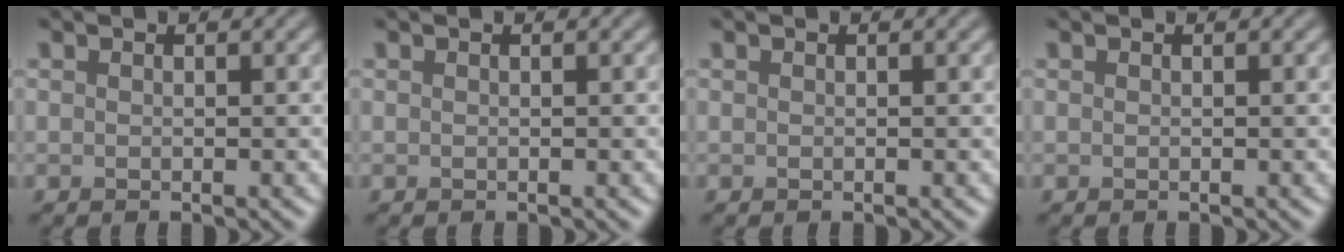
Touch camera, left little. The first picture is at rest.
{"total": 0.0}
{"total": 0.0}
{"total": 0.0}